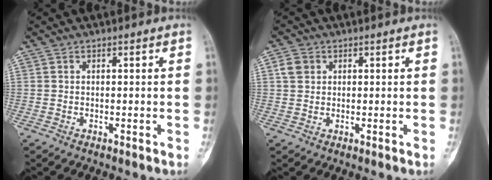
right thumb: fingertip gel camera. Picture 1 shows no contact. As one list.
[{"total": 3.1, "force": [1.0, 2.6, 1.3], "torque": [-0.016, 0.001, 0.019]}]